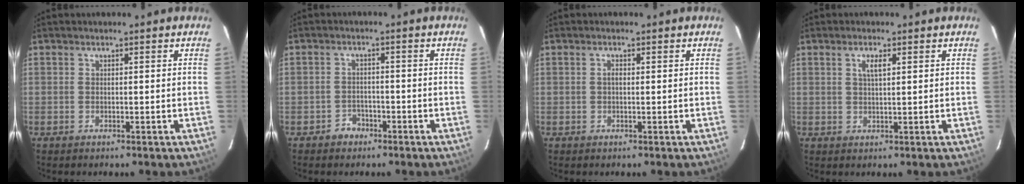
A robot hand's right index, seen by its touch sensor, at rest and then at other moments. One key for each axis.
{"total": 3.1, "fx": -2.0, "fy": 2.4, "fz": 0.2, "tx": -0.007, "ty": 0.012, "tz": -0.031}
{"total": 0.9, "fx": 0.1, "fy": 0.4, "fz": 0.8, "tx": -0.015, "ty": 0.004, "tz": 0.000}
{"total": 2.4, "fx": 1.0, "fy": 0.7, "fz": 2.1, "tx": -0.037, "ty": 0.003, "tz": 0.018}